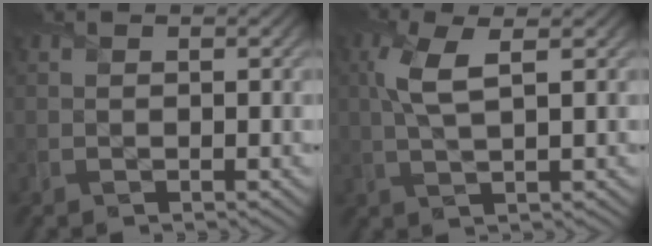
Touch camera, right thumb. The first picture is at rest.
{"total": 4.8, "force": [1.4, 1.3, 4.4], "torque": [-0.103, 0.011, 0.023]}